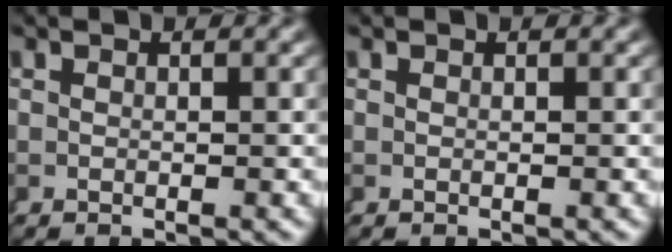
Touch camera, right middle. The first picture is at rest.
{"total": 0.0}